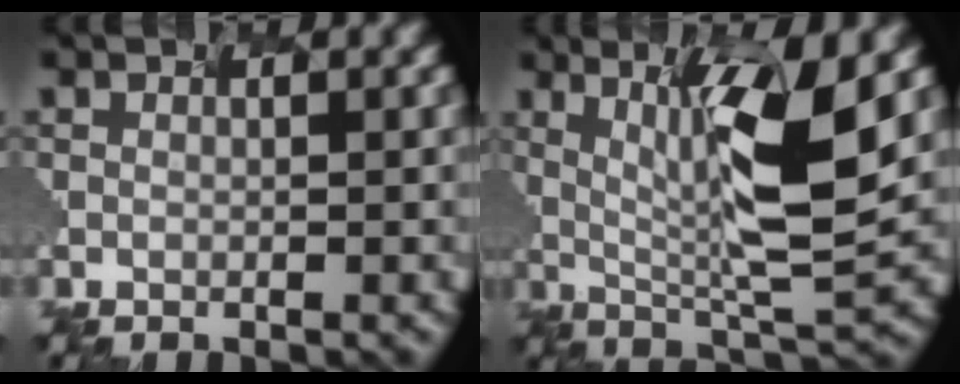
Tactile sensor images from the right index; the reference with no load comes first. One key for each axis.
{"total": 7.5, "fx": 0.9, "fy": 0.8, "fz": 7.4, "tx": -0.154, "ty": -0.013, "tz": 0.052}